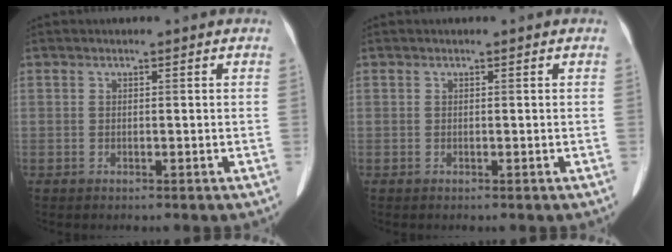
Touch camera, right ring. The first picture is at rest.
{"total": 0.0}